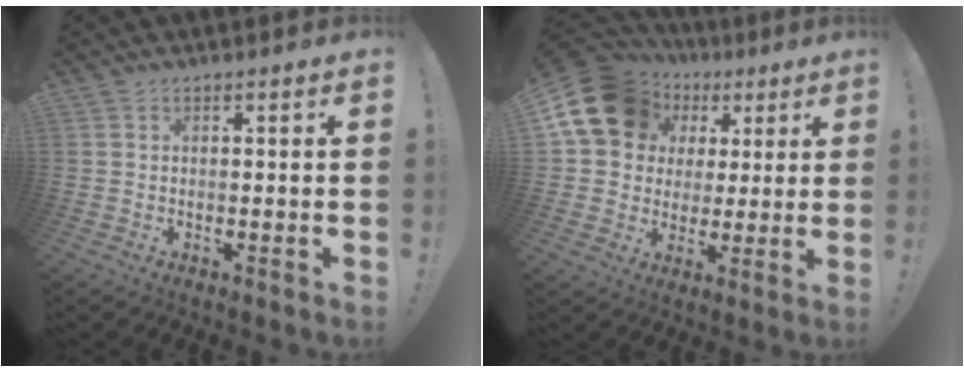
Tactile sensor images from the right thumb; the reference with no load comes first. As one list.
[{"total": 17.3, "force": [6.8, 13.9, 7.8], "torque": [-0.129, -0.032, 0.142]}]